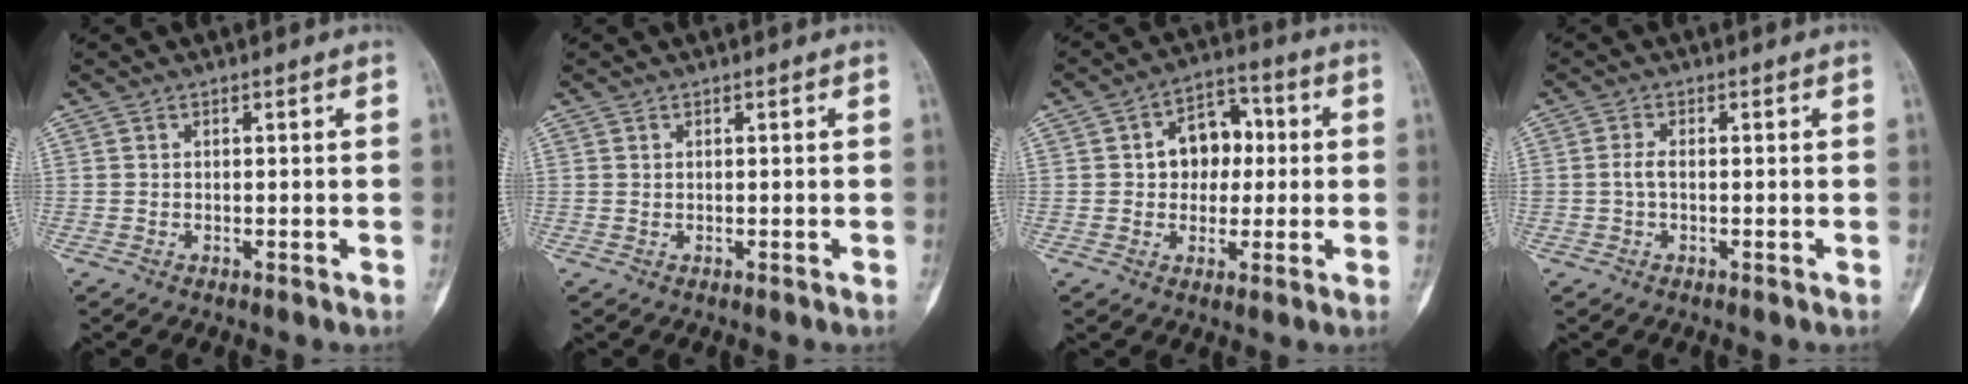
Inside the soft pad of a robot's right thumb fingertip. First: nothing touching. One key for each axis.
{"total": 0.0}
{"total": 9.6, "fx": 0.9, "fy": 7.2, "fz": 6.3, "tx": -0.051, "ty": 0.023, "tz": 0.008}
{"total": 2.0, "fx": -0.2, "fy": 1.1, "fz": 1.7, "tx": -0.037, "ty": 0.003, "tz": -0.004}